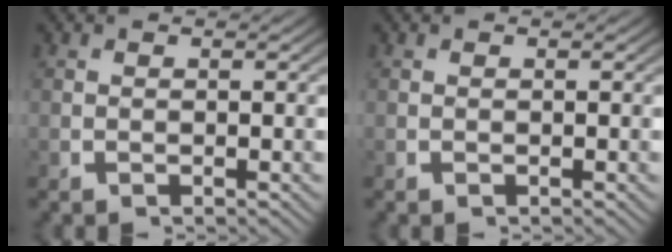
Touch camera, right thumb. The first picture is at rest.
{"total": 0.0}